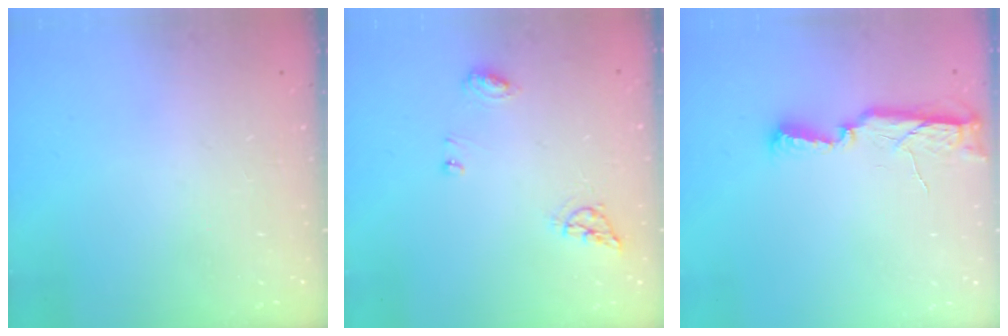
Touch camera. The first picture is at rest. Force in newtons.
{"total": 6.6, "press": 6.5, "slide": 0.6}
{"total": 9.5, "press": 8.0, "slide": 5.2}